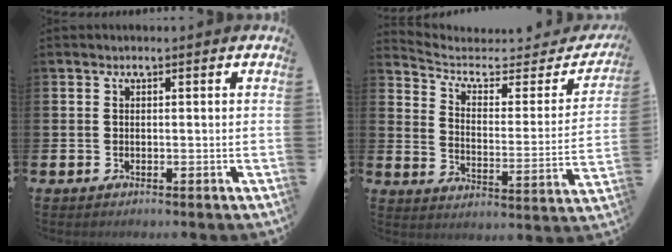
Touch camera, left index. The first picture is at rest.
{"total": 5.1, "force": [4.0, 2.4, 2.0], "torque": [-0.064, -0.035, 0.060]}